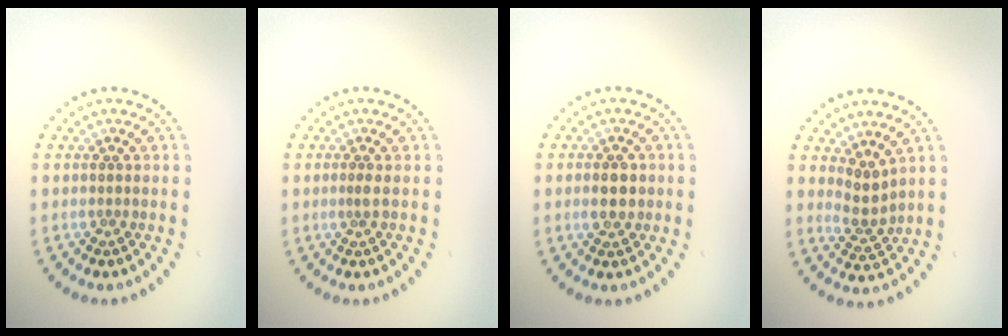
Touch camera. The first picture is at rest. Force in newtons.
{"total": 0.9, "press": 0.5, "slide": 0.7}
{"total": 2.2, "press": 2.2, "slide": 0.1}
{"total": 2.2, "press": 1.5, "slide": 1.5}